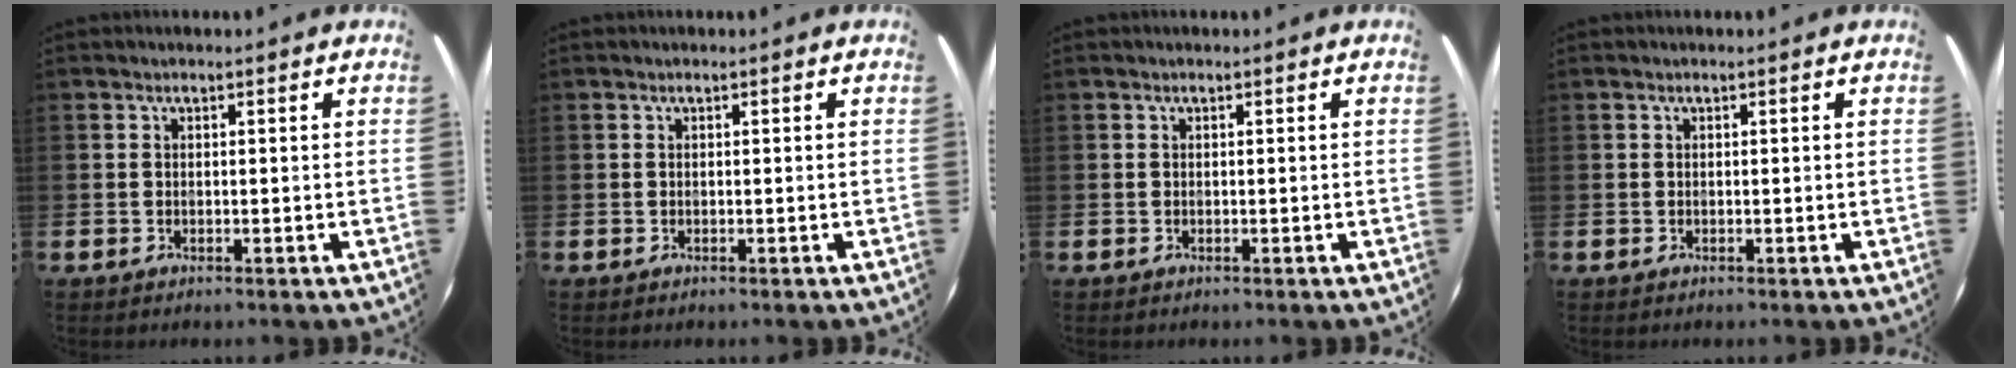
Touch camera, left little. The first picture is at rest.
{"total": 0.0}
{"total": 0.0}
{"total": 0.0}